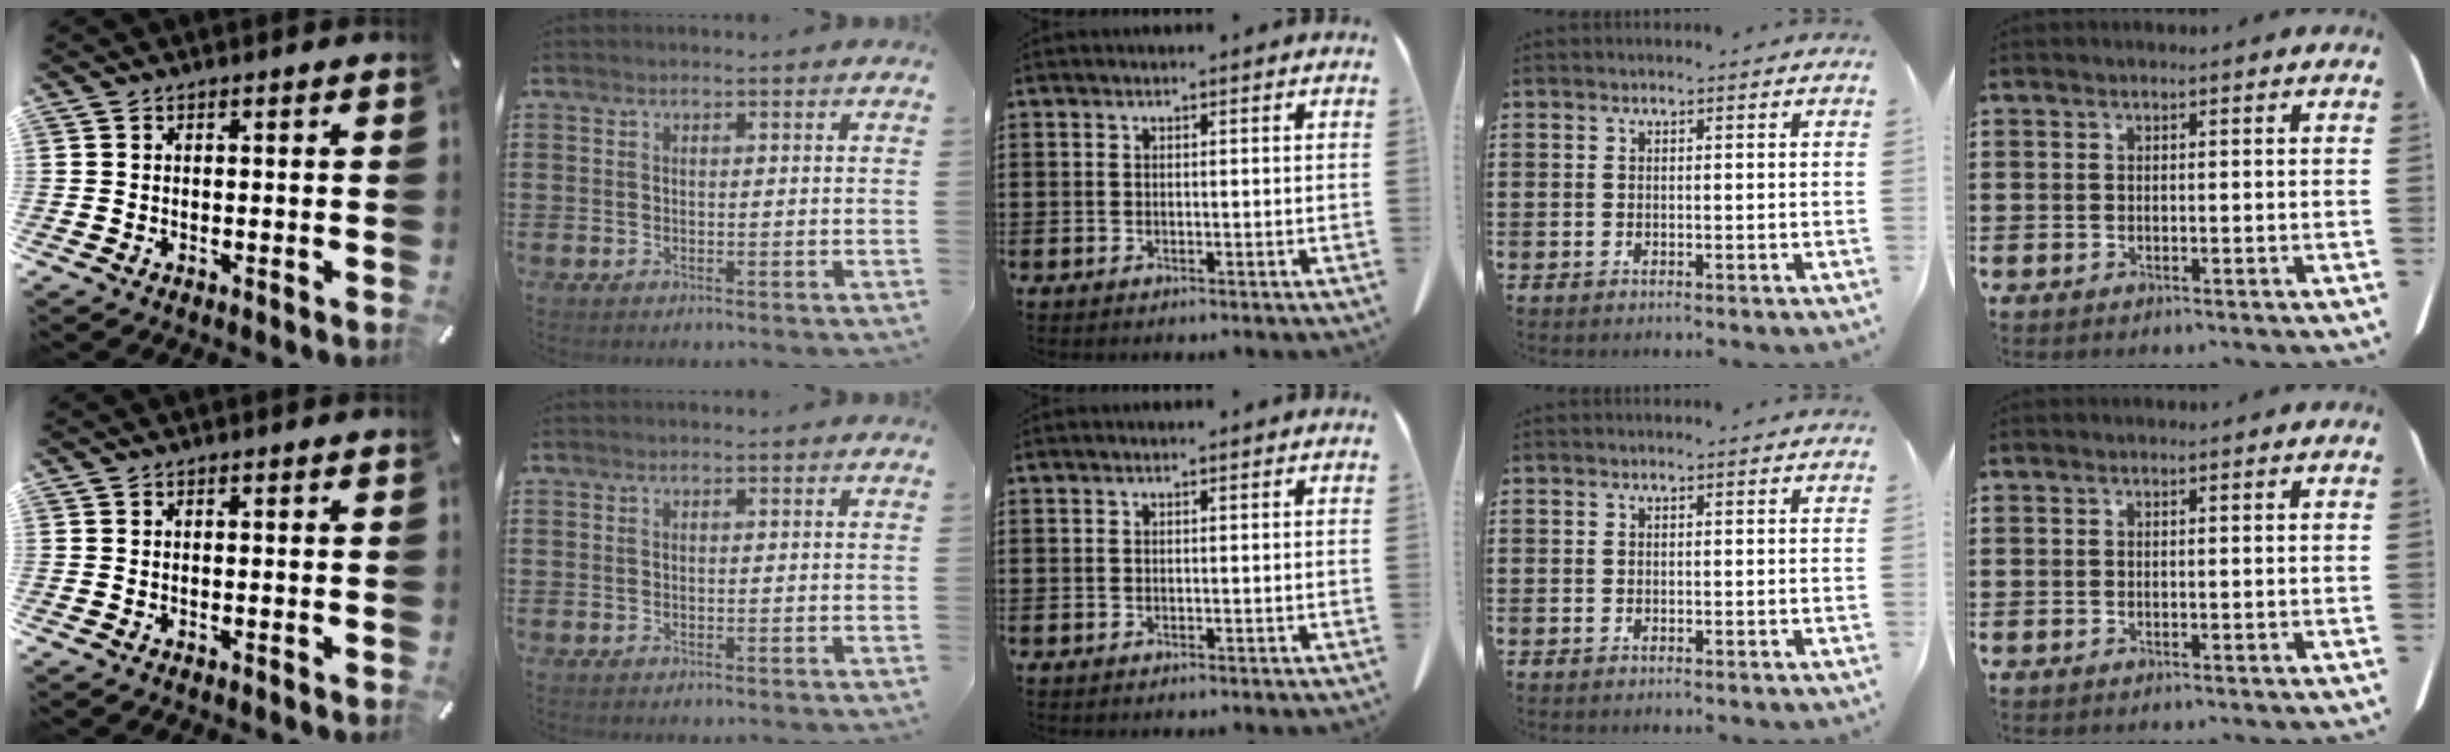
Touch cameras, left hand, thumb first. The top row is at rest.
{}